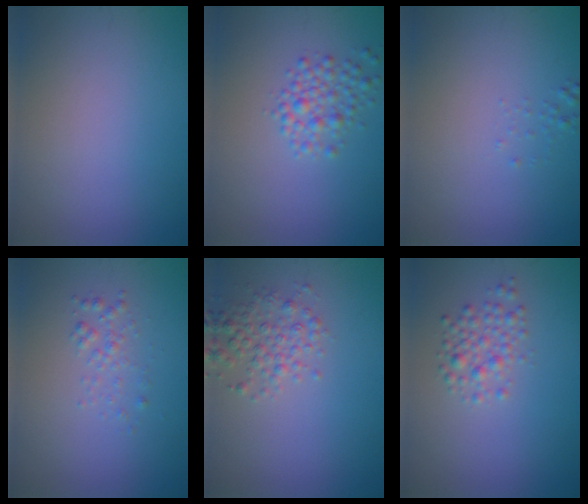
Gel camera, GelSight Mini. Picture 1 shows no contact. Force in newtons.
{"total": 2.4, "press": 2.4, "slide": 0.1}
{"total": 0.5, "press": 0.5, "slide": 0.0}
{"total": 1.3, "press": 1.3, "slide": 0.1}
{"total": 2.7, "press": 2.7, "slide": 0.1}
{"total": 2.2, "press": 2.2, "slide": 0.1}